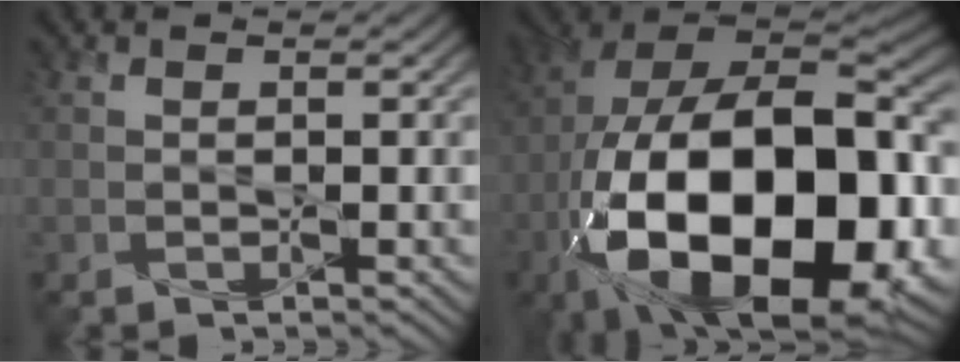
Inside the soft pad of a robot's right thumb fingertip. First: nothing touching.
{"total": 23.6, "force": [-7.8, 12.6, 18.4], "torque": [-0.373, -0.037, -0.108]}